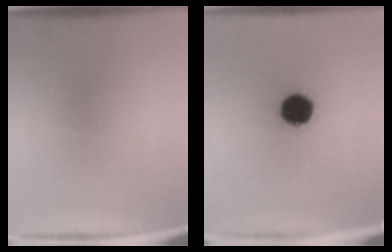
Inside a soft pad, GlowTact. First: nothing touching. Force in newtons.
{"total": 9.4}